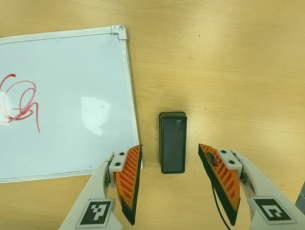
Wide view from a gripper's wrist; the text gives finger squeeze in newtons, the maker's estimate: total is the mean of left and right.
{"total": 0.0}